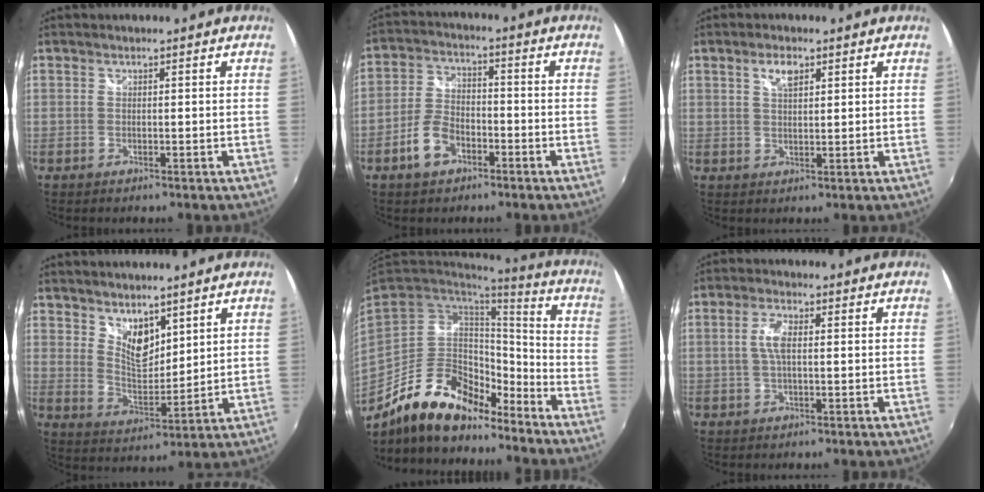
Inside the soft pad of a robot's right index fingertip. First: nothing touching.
{"total": 7.4, "force": [-4.0, 4.3, 4.5], "torque": [-0.099, 0.009, -0.073]}
{"total": 3.5, "force": [1.8, 1.6, 2.5], "torque": [-0.043, 0.005, 0.031]}
{"total": 7.0, "force": [4.8, 3.5, 3.7], "torque": [-0.052, -0.004, 0.090]}
{"total": 19.7, "force": [-14.2, 9.4, 10.0], "torque": [-0.210, 0.008, -0.235]}
{"total": 3.8, "force": [0.3, 1.3, 3.6], "torque": [-0.072, 0.003, 0.006]}